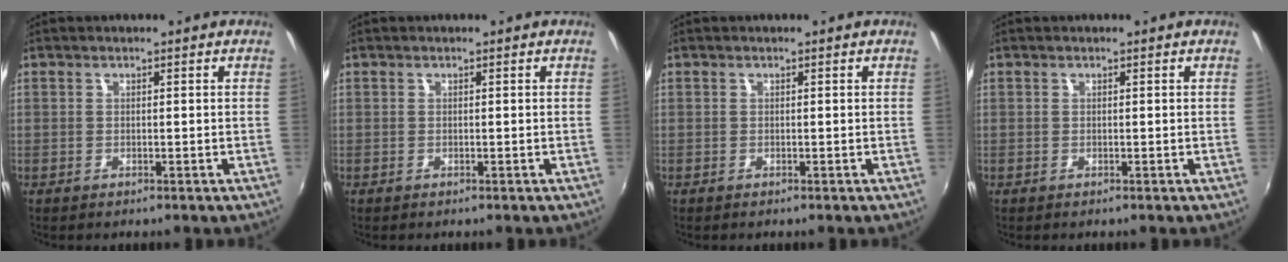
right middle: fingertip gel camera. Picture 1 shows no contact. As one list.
[{"total": 0.0}, {"total": 0.0}, {"total": 0.0}]